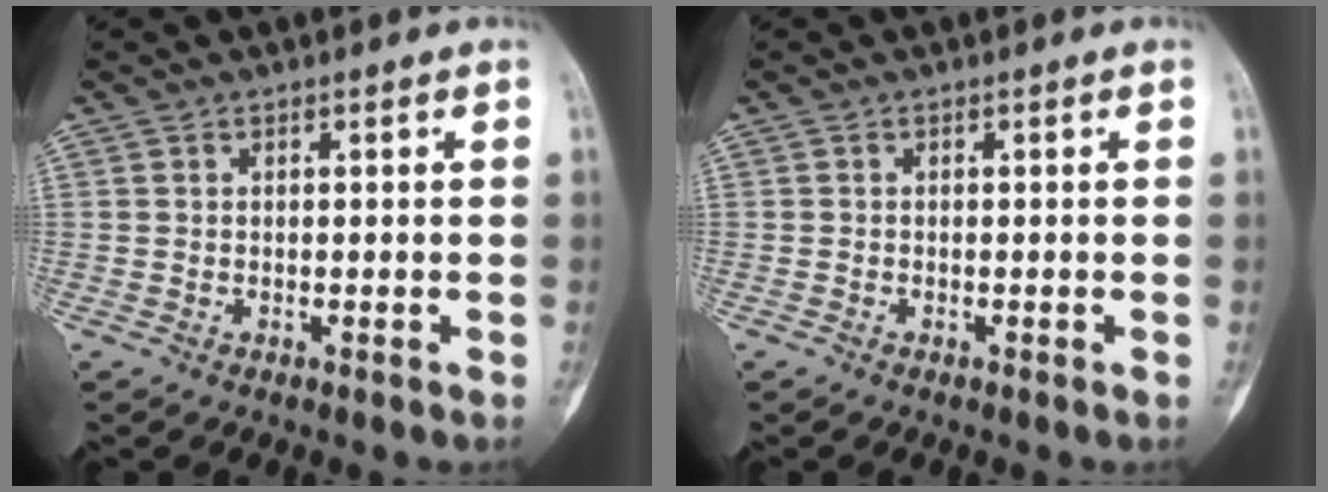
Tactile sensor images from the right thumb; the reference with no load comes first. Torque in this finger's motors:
{"motor_torque": [0.67, -0.58, -0.13, -0.25, -0.03]}